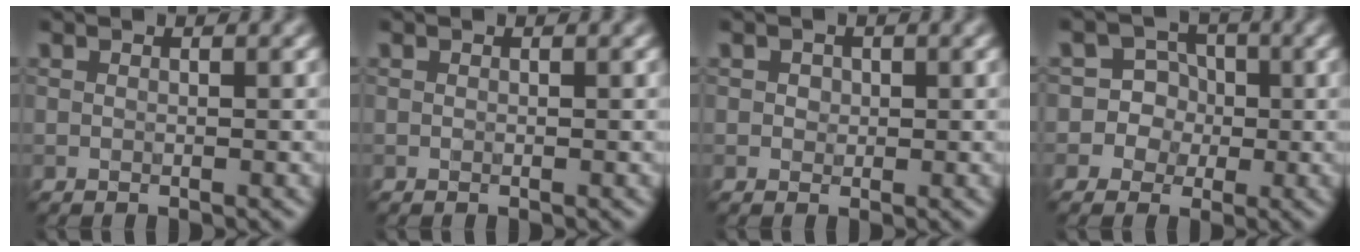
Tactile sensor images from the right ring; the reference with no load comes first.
{"total": 0.0}
{"total": 0.9, "force": [0.2, 0.8, 0.3], "torque": [-0.002, 0.000, 0.006]}
{"total": 5.8, "force": [-0.3, 5.7, 0.9], "torque": [-0.003, 0.030, -0.020]}